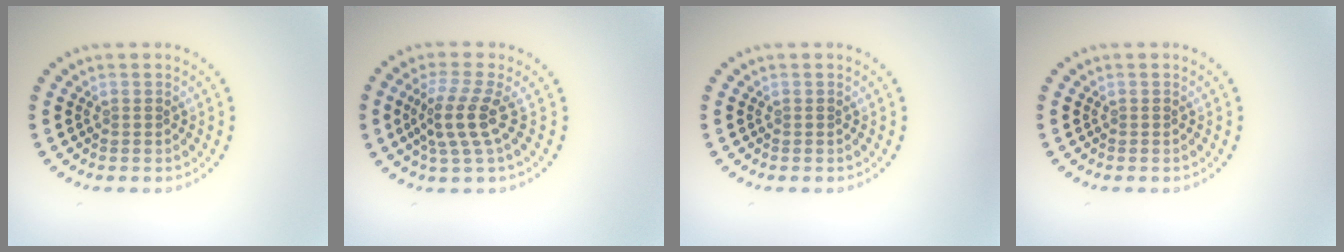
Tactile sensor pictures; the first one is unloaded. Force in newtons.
{"total": 3.6, "press": 2.9, "slide": 2.1}
{"total": 0.0}
{"total": 0.0}